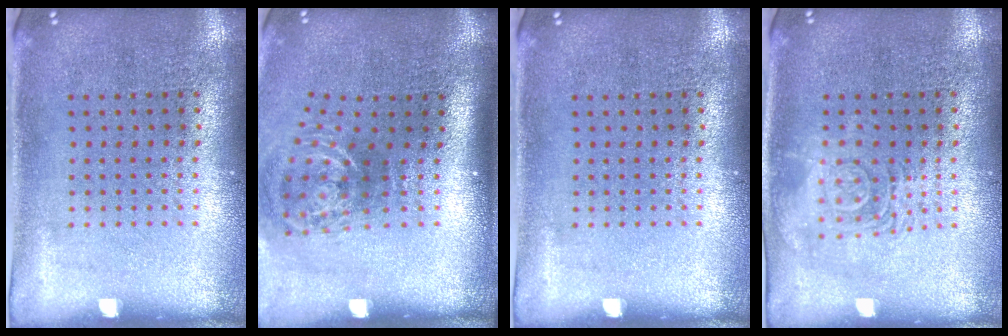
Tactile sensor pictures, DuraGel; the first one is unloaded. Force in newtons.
{"total": 2.2, "press": 1.3, "slide": 1.7}
{"total": 0.0}
{"total": 2.8, "press": 2.8, "slide": 0.5}